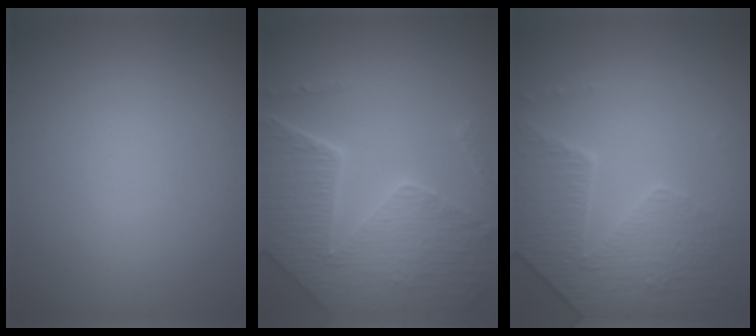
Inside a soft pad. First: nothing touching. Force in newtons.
{"total": 8.0, "press": 5.7, "slide": 5.6}
{"total": 4.0, "press": 3.9, "slide": 1.1}